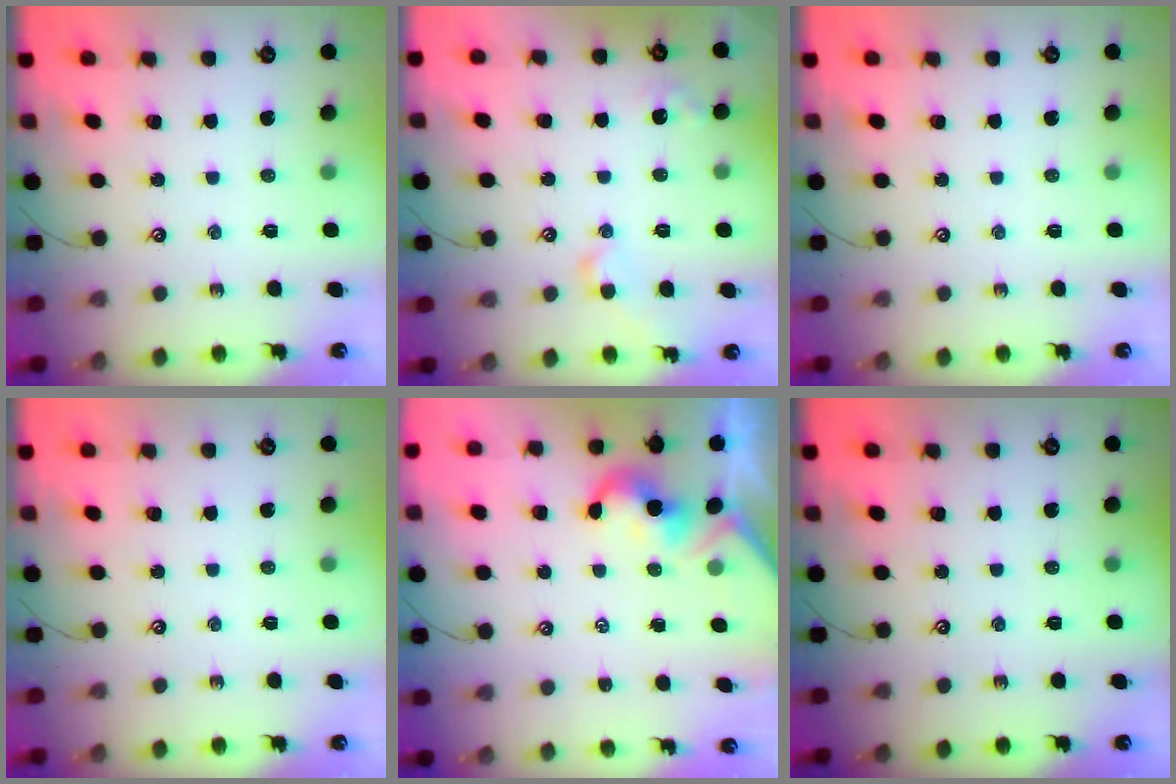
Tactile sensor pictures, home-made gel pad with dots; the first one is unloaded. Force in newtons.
{"total": 5.0, "press": 4.9, "slide": 1.0}
{"total": 0.0}
{"total": 0.0}
{"total": 1.9, "press": 1.9, "slide": 0.5}
{"total": 0.0}